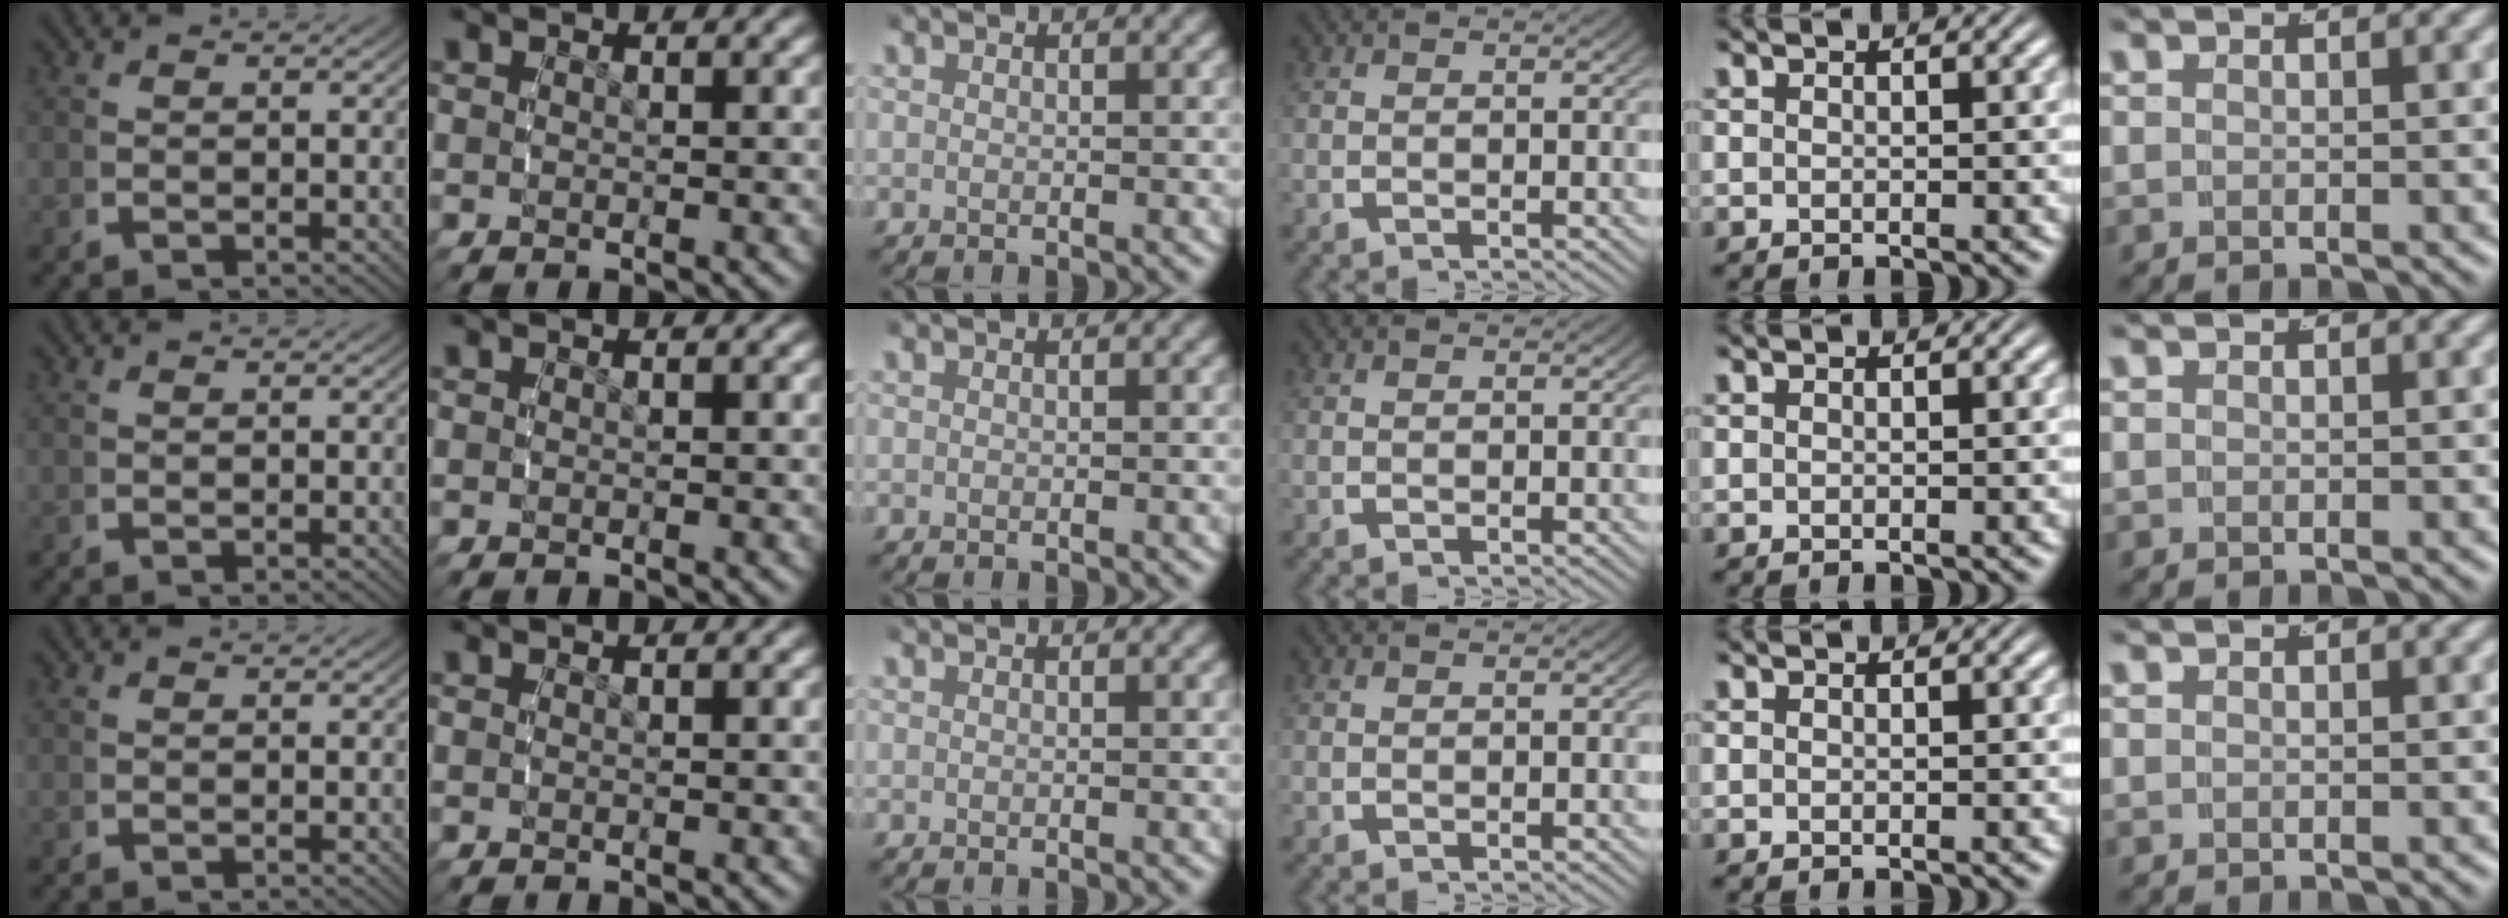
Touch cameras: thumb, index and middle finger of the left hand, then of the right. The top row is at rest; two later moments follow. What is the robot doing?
{"motion": "reach", "object": "glasses case"}